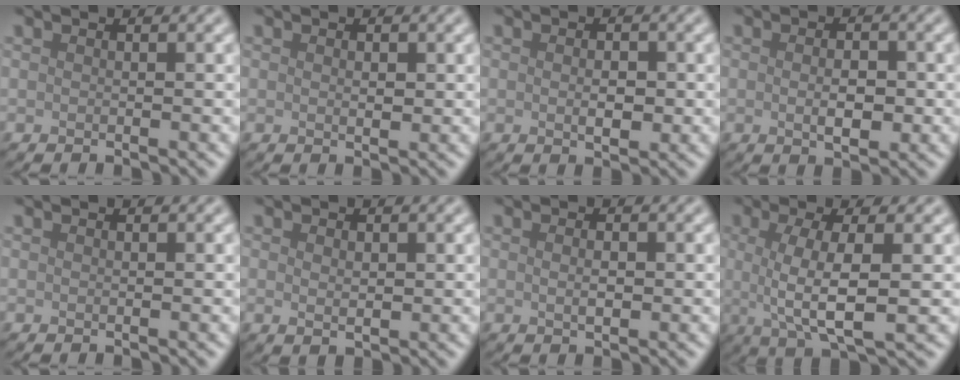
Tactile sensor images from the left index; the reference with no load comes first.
{"total": 1.0, "force": [0.2, 0.5, 0.9], "torque": [-0.013, -0.001, 0.004]}
{"total": 2.1, "force": [-0.1, 1.0, 1.8], "torque": [-0.029, -0.002, -0.001]}
{"total": 2.8, "force": [-0.3, 1.3, 2.5], "torque": [-0.042, -0.003, -0.003]}
{"total": 0.0}
{"total": 1.5, "force": [0.2, 0.9, 1.2], "torque": [-0.021, -0.002, 0.007]}
{"total": 1.4, "force": [0.1, 0.6, 1.2], "torque": [-0.027, 0.000, 0.002]}
{"total": 5.6, "force": [0.1, 1.6, 5.4], "torque": [-0.098, -0.001, 0.002]}